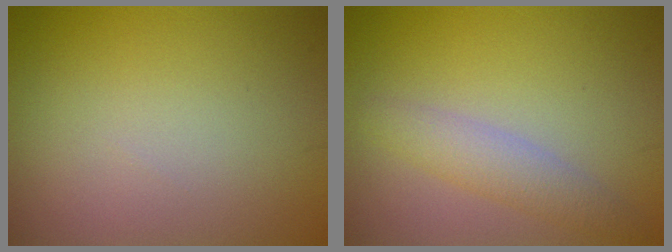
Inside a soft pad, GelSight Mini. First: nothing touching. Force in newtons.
{"total": 2.7, "press": 2.6, "slide": 0.2}